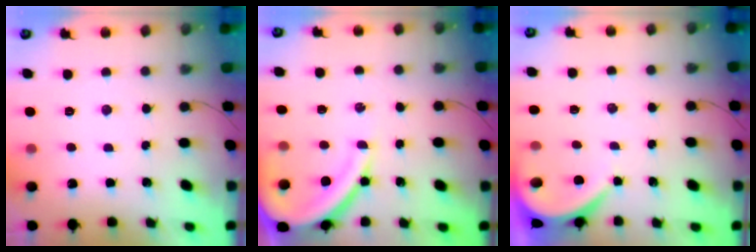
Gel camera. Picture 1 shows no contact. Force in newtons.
{"total": 13.0, "press": 13.0, "slide": 1.3}
{"total": 3.9, "press": 3.9, "slide": 0.5}